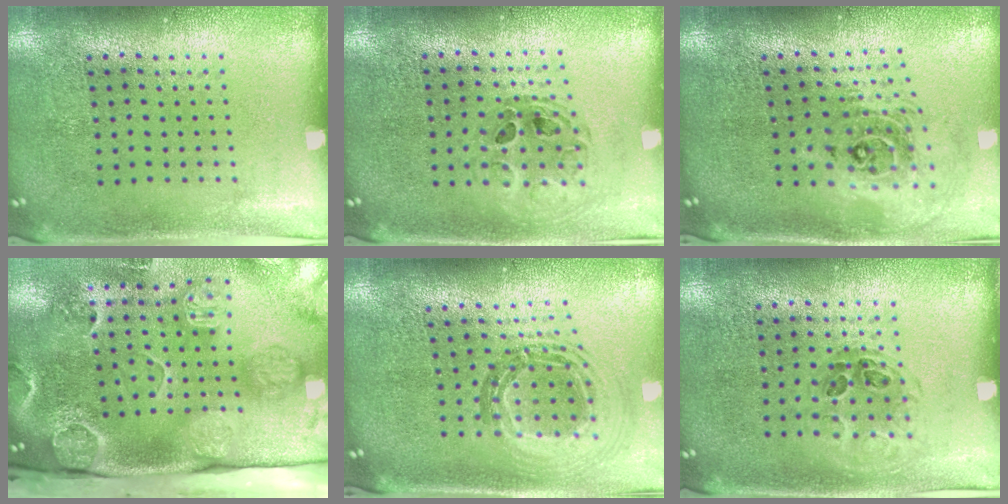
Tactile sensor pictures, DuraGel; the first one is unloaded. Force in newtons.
{"total": 0.9, "press": 0.8, "slide": 0.1}
{"total": 2.2, "press": 1.7, "slide": 1.5}
{"total": 4.7, "press": 3.4, "slide": 3.2}
{"total": 1.1, "press": 1.1, "slide": 0.4}
{"total": 1.0, "press": 0.7, "slide": 0.6}